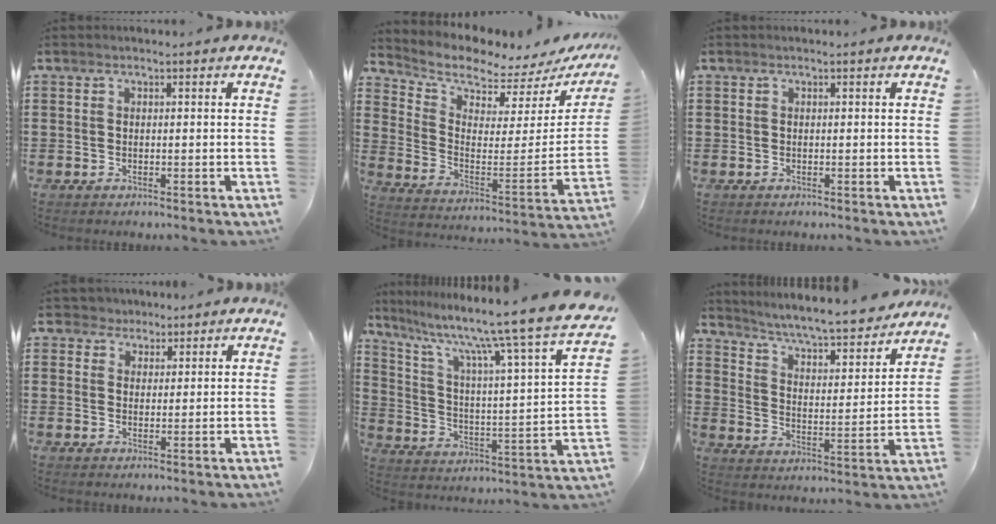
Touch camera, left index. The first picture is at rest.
{"total": 5.2, "force": [5.0, 1.0, 1.1], "torque": [-0.048, -0.058, 0.082]}
{"total": 0.0}
{"total": 3.1, "force": [2.2, 2.1, 0.0], "torque": [-0.017, 0.012, 0.040]}
{"total": 10.7, "force": [8.7, -0.2, 6.3], "torque": [-0.132, -0.081, 0.128]}
{"total": 6.2, "force": [5.8, -0.3, 2.2], "torque": [-0.068, -0.046, 0.092]}